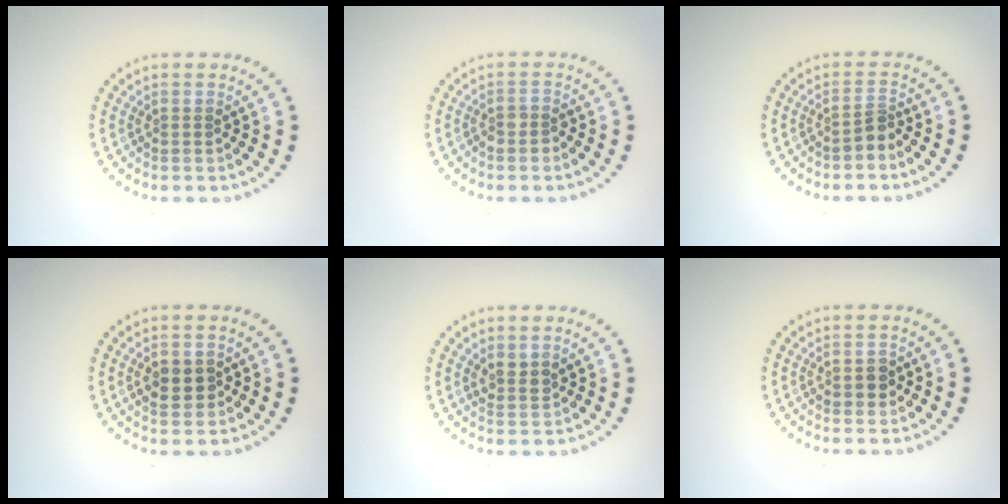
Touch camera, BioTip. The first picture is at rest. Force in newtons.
{"total": 1.3, "press": 1.1, "slide": 0.8}
{"total": 1.7, "press": 1.2, "slide": 1.2}
{"total": 2.5, "press": 2.5, "slide": 0.1}
{"total": 1.4, "press": 1.2, "slide": 0.6}
{"total": 1.4, "press": 1.4, "slide": 0.3}